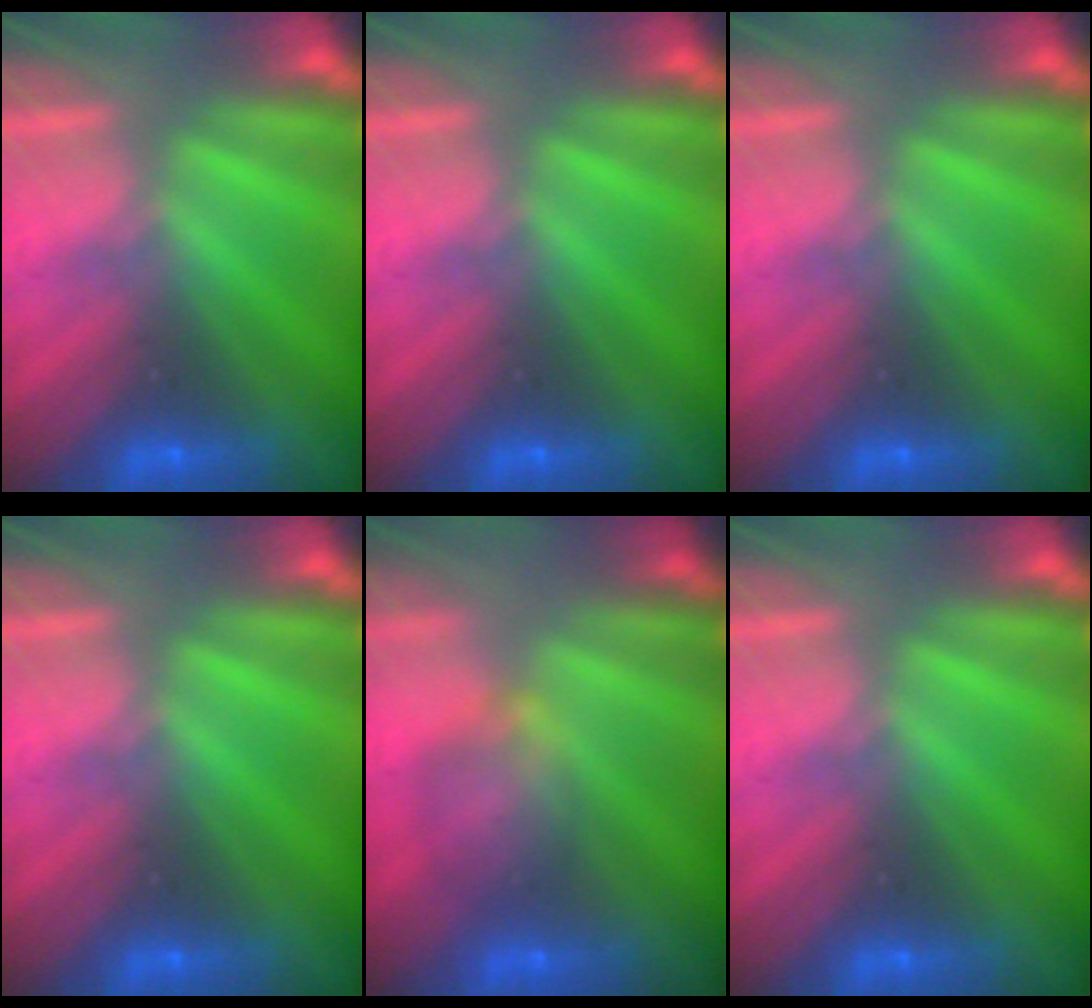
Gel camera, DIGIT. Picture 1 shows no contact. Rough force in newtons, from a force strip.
{"total": 0.0}
{"total": 0.0}
{"total": 0.0}
{"total": 8.0}
{"total": 0.0}